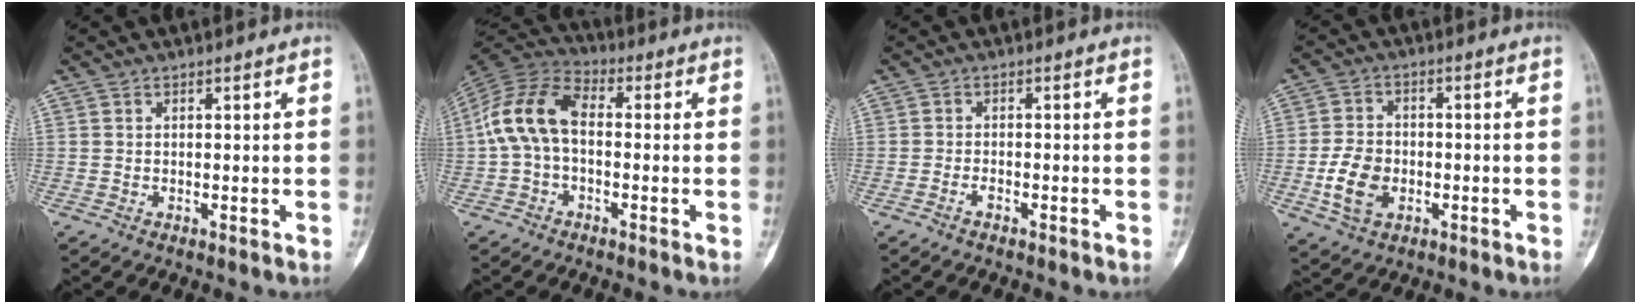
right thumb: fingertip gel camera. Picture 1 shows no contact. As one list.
[{"total": 11.4, "force": [-0.3, 7.0, 9.0], "torque": [-0.178, 0.033, -0.018]}, {"total": 1.3, "force": [-1.0, 0.5, 0.7], "torque": [-0.020, 0.006, -0.020]}, {"total": 8.0, "force": [-2.2, 5.6, 5.3], "torque": [-0.093, 0.008, -0.039]}]